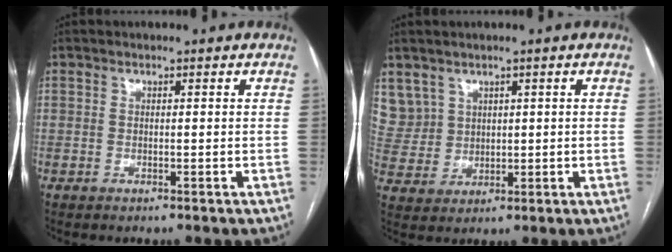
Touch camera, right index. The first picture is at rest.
{"total": 7.3, "force": [4.0, 6.1, 0.5], "torque": [-0.026, 0.023, 0.100]}